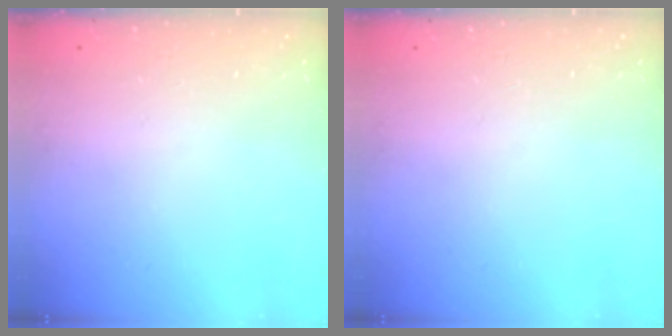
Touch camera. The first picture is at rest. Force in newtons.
{"total": 0.0}